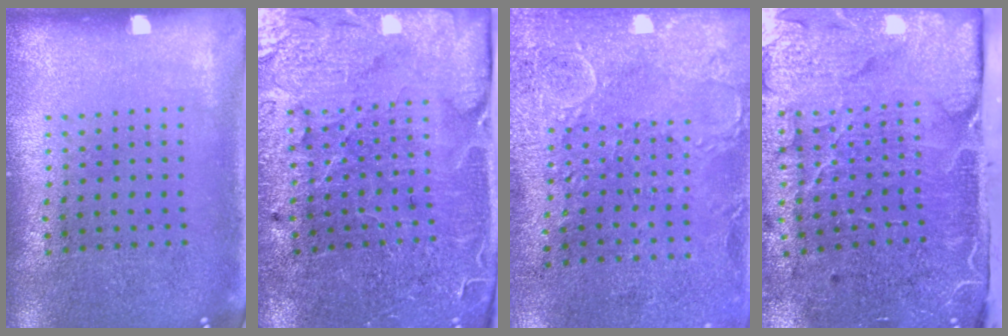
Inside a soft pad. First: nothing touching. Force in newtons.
{"total": 3.6, "press": 3.6, "slide": 0.6}
{"total": 2.9, "press": 2.3, "slide": 1.8}
{"total": 5.1, "press": 4.0, "slide": 3.1}